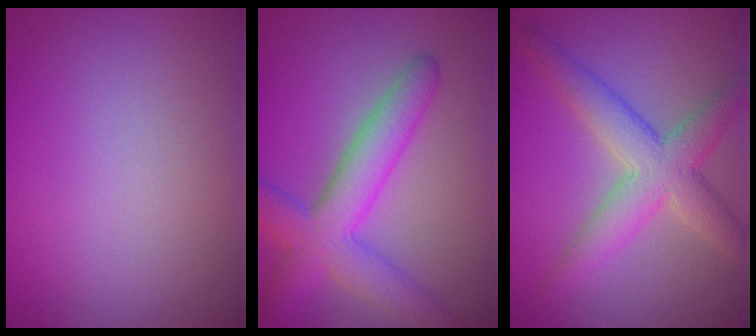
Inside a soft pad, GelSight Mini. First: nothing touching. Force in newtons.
{"total": 6.3, "press": 6.3, "slide": 0.2}
{"total": 5.4, "press": 5.3, "slide": 0.2}